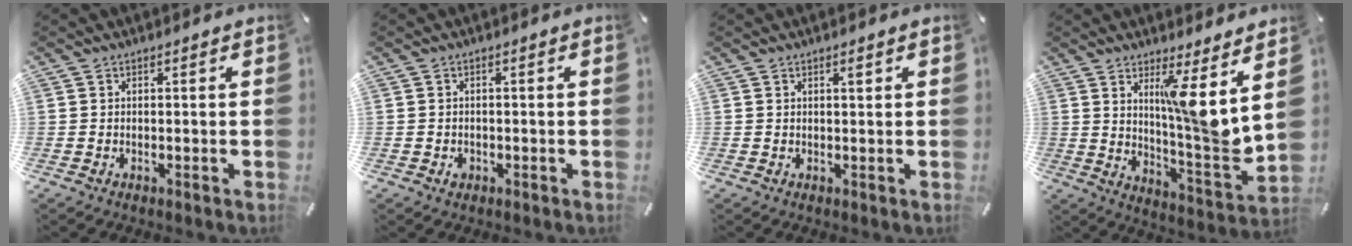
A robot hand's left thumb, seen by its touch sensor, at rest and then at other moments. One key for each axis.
{"total": 1.6, "fx": -0.7, "fy": 1.3, "fz": 0.6, "tx": -0.011, "ty": 0.004, "tz": -0.015}
{"total": 1.2, "fx": 0.4, "fy": 0.5, "fz": 1.0, "tx": -0.019, "ty": 0.003, "tz": 0.007}
{"total": 11.8, "fx": 5.3, "fy": 0.6, "fz": 10.6, "tx": -0.157, "ty": -0.055, "tz": 0.081}